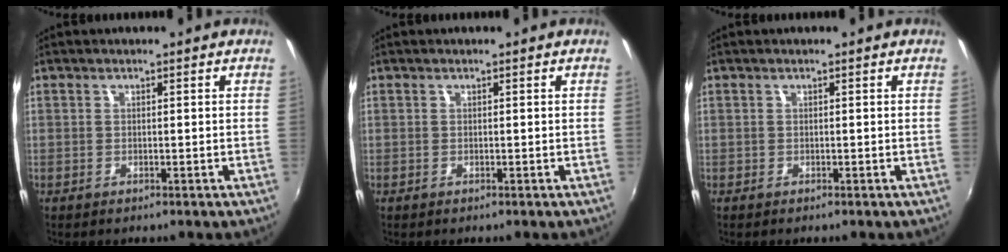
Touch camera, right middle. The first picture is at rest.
{"total": 0.0}
{"total": 0.0}